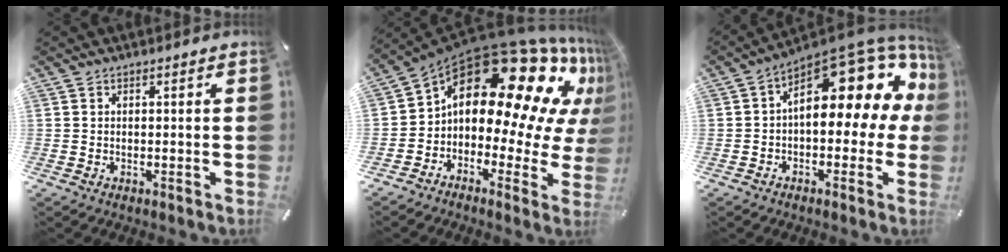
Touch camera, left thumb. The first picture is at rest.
{"total": 22.5, "force": [11.4, 12.4, 14.9], "torque": [-0.241, -0.096, 0.197]}
{"total": 16.7, "force": [7.9, 7.9, 12.4], "torque": [-0.158, -0.078, 0.127]}